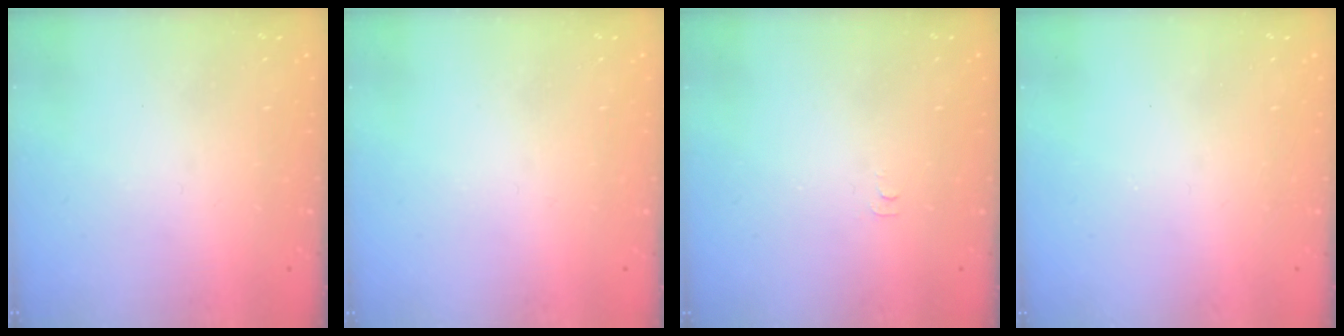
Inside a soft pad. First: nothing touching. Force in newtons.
{"total": 2.8, "press": 2.8, "slide": 0.4}
{"total": 4.6, "press": 4.5, "slide": 0.6}
{"total": 2.5, "press": 2.4, "slide": 0.4}